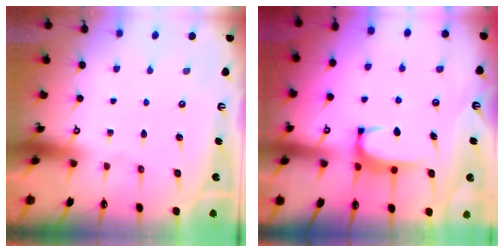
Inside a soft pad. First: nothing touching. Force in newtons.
{"total": 1.9, "press": 1.9, "slide": 0.4}